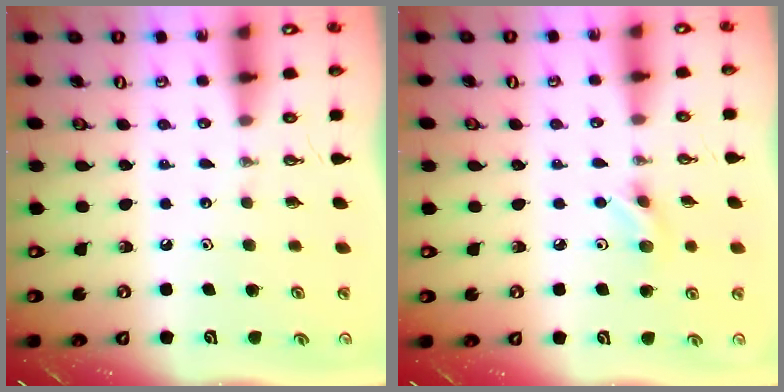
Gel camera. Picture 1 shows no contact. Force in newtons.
{"total": 5.1, "press": 5.0, "slide": 0.9}